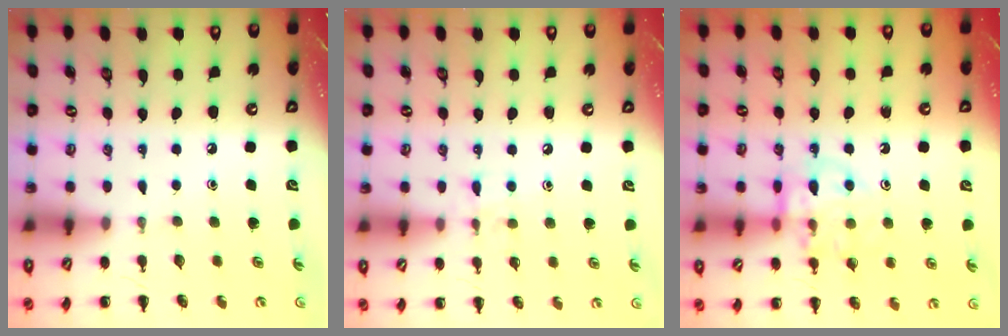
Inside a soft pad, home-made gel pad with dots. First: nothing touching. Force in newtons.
{"total": 5.5, "press": 5.3, "slide": 1.5}
{"total": 12.0, "press": 11.9, "slide": 1.4}